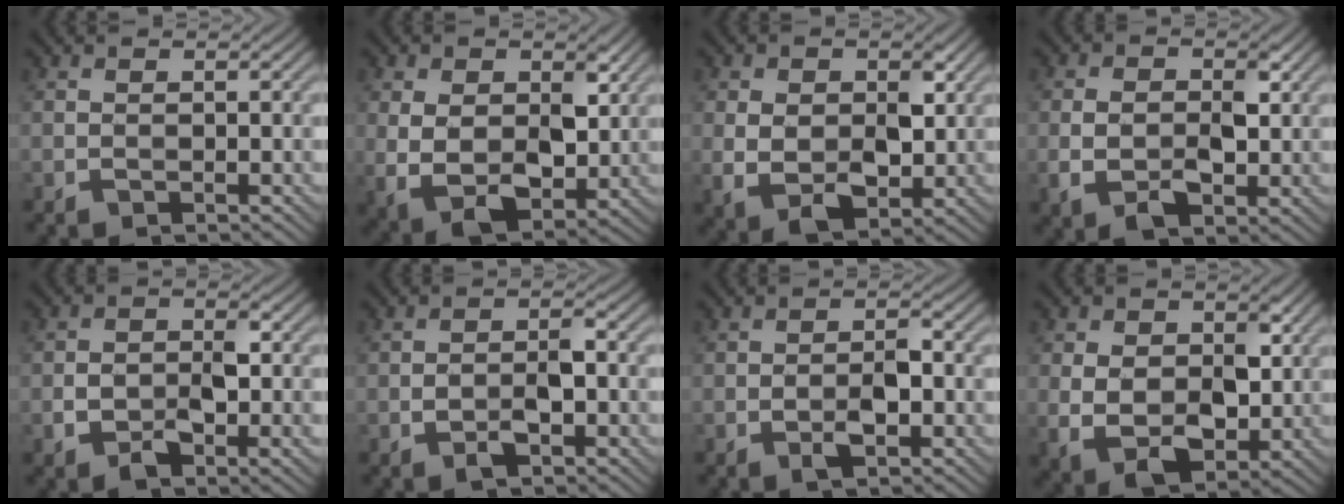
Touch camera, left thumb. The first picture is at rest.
{"total": 8.8, "force": [0.9, 5.7, 6.7], "torque": [-0.143, -0.020, 0.026]}
{"total": 6.9, "force": [0.3, 4.6, 5.2], "torque": [-0.099, -0.014, 0.010]}
{"total": 5.8, "force": [-0.6, 3.5, 4.6], "torque": [-0.082, -0.007, -0.011]}
{"total": 6.5, "force": [-2.2, 3.6, 4.9], "torque": [-0.074, -0.001, -0.040]}
{"total": 4.3, "force": [-1.5, 2.1, 3.4], "torque": [-0.060, 0.003, -0.027]}
{"total": 3.8, "force": [-1.2, 1.7, 3.1], "torque": [-0.055, 0.002, -0.024]}
{"total": 8.2, "force": [0.4, 5.7, 5.9], "torque": [-0.117, -0.015, 0.019]}